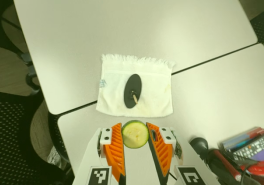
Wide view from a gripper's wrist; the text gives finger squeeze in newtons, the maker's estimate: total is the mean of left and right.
{"total": 8.3, "left": 8.0, "right": 8.5}